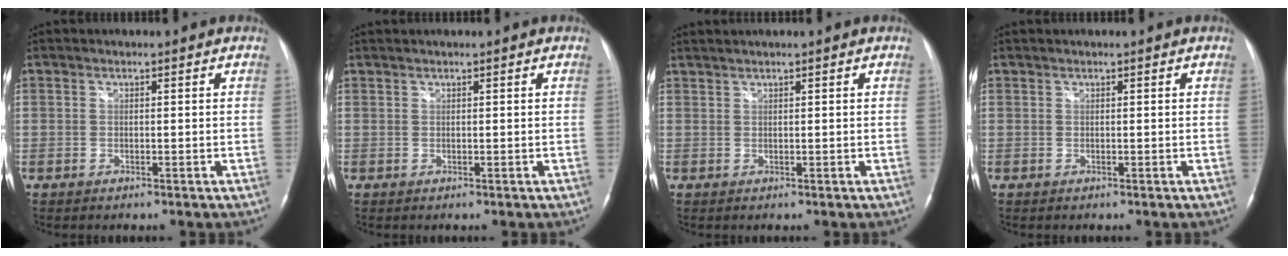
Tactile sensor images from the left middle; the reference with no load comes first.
{"total": 0.5, "force": [0.5, -0.1, 0.1], "torque": [-0.005, 0.008, 0.014]}
{"total": 1.5, "force": [1.4, -0.2, 0.6], "torque": [-0.012, 0.011, 0.030]}
{"total": 0.0}